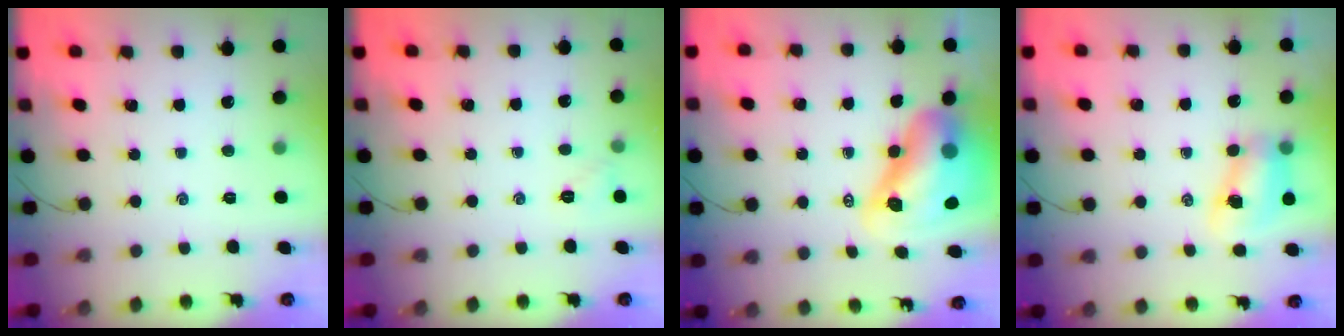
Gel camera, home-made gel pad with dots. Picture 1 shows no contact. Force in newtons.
{"total": 3.9, "press": 3.7, "slide": 1.0}
{"total": 15.3, "press": 14.6, "slide": 4.4}
{"total": 8.4, "press": 8.3, "slide": 1.1}